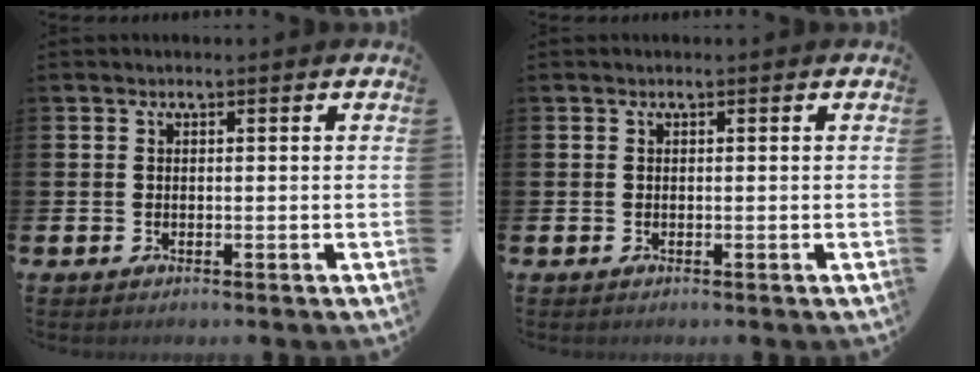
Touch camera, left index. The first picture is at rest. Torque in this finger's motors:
{"motor_torque": [0.00, 0.00, 0.00, 0.00]}